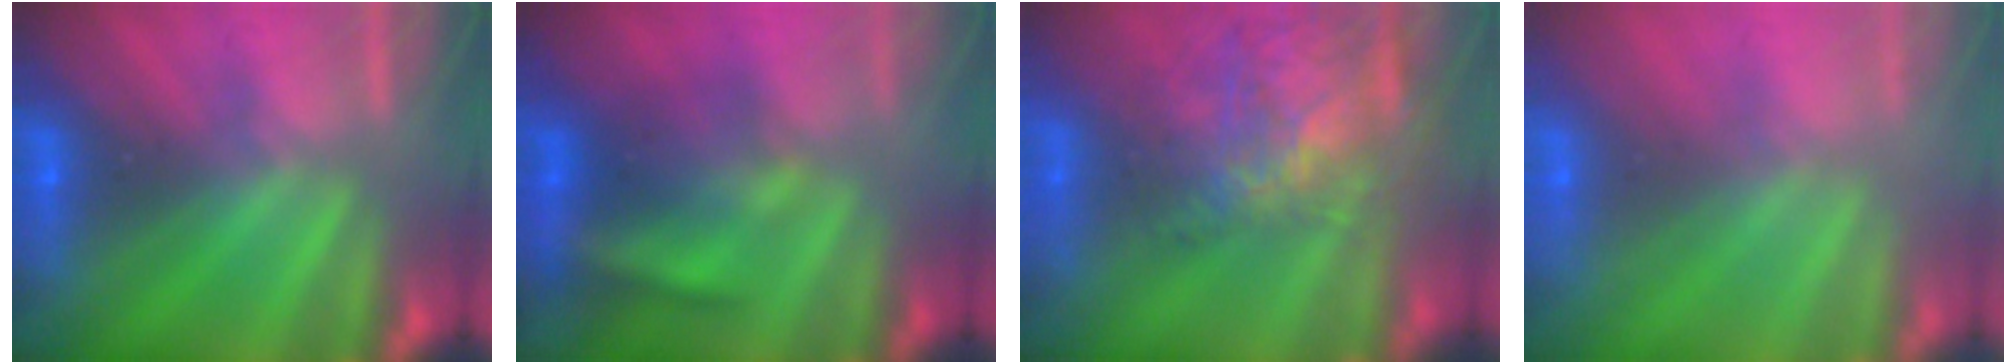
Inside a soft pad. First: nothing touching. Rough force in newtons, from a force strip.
{"total": 3.5}
{"total": 11.2}
{"total": 8.5}